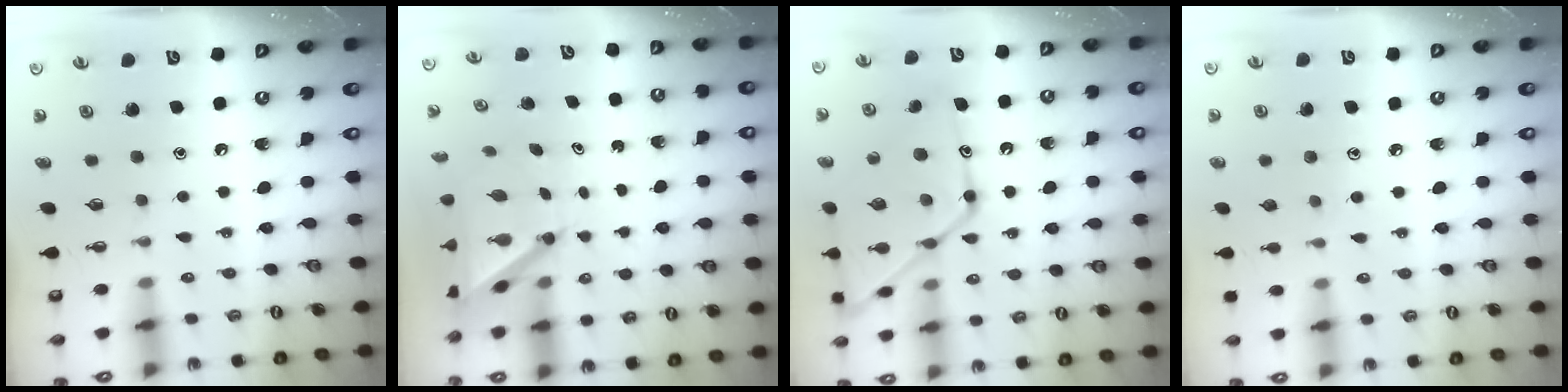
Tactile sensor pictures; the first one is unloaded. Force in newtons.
{"total": 5.6, "press": 5.6, "slide": 0.5}
{"total": 18.7, "press": 18.6, "slide": 1.7}
{"total": 4.3, "press": 4.3, "slide": 0.4}